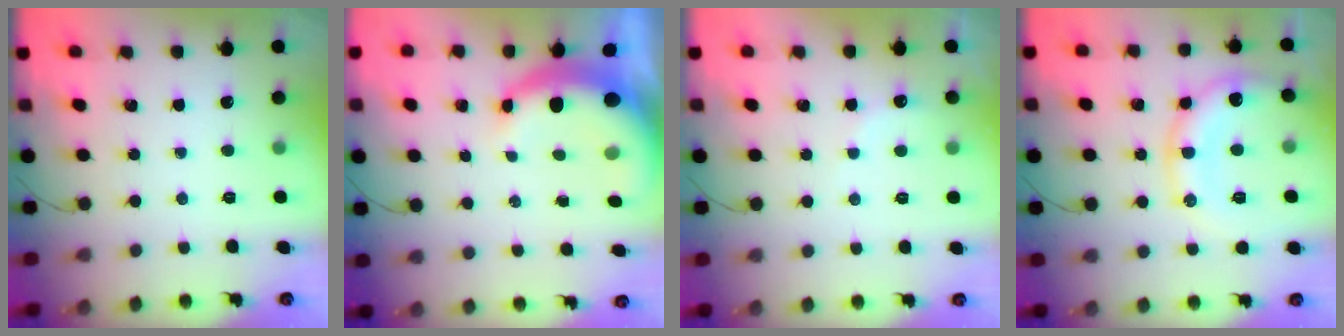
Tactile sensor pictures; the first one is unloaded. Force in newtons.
{"total": 8.1, "press": 8.0, "slide": 1.3}
{"total": 3.9, "press": 3.8, "slide": 0.8}
{"total": 14.3, "press": 14.3, "slide": 0.4}